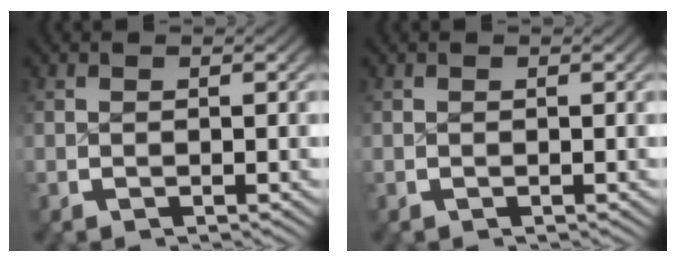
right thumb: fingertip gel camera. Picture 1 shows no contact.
{"total": 0.0}